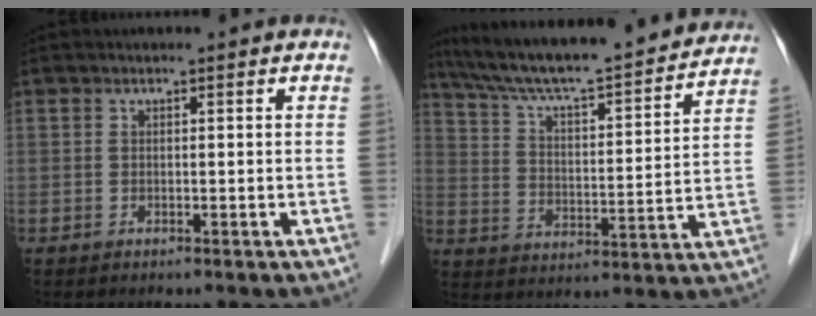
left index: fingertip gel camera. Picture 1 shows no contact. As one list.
[{"total": 22.0, "force": [19.8, 1.5, 9.5], "torque": [-0.157, 0.002, 0.294]}]